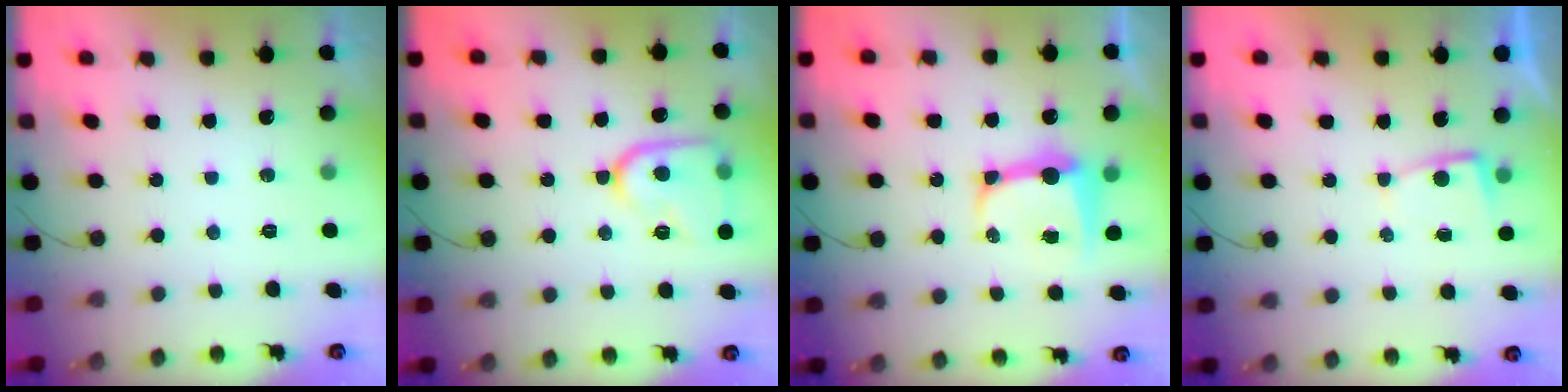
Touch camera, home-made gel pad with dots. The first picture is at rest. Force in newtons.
{"total": 14.2, "press": 14.1, "slide": 1.4}
{"total": 9.6, "press": 9.5, "slide": 1.3}
{"total": 2.3, "press": 2.2, "slide": 0.4}